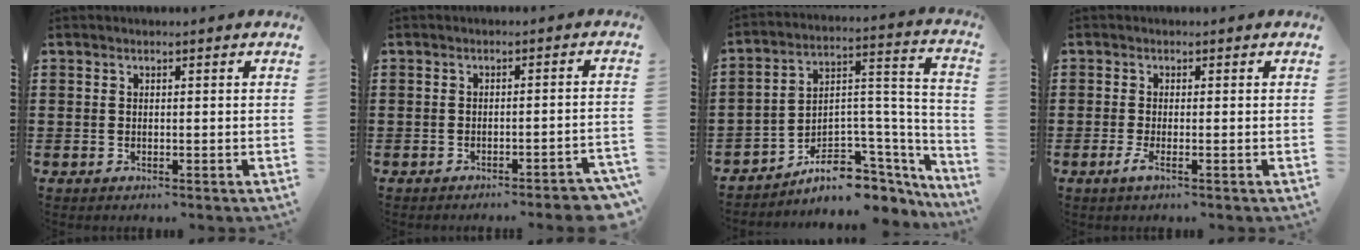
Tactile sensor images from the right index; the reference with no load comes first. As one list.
[{"total": 2.7, "force": [-2.4, -0.3, 1.2], "torque": [-0.021, -0.004, -0.048]}, {"total": 7.1, "force": [-5.1, 4.1, 2.8], "torque": [-0.056, -0.001, -0.090]}, {"total": 2.1, "force": [-0.9, 0.2, 1.8], "torque": [-0.054, -0.014, -0.023]}]